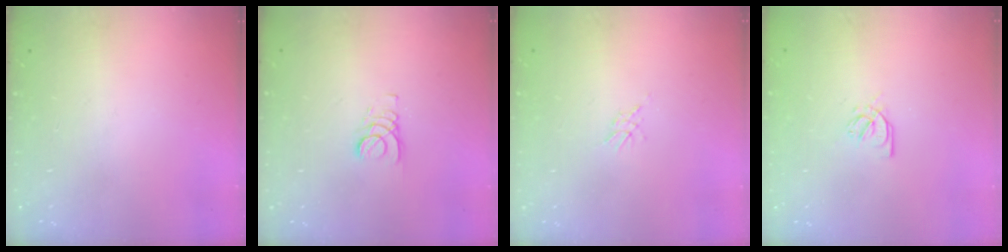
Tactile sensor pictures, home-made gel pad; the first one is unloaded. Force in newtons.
{"total": 2.7, "press": 2.7, "slide": 0.3}
{"total": 2.1, "press": 2.1, "slide": 0.5}
{"total": 3.5, "press": 3.5, "slide": 0.2}